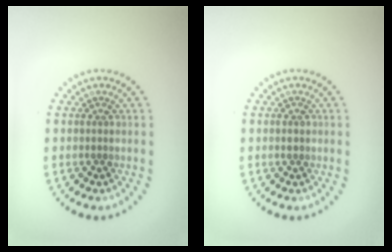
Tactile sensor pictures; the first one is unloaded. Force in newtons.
{"total": 1.1, "press": 1.1, "slide": 0.1}